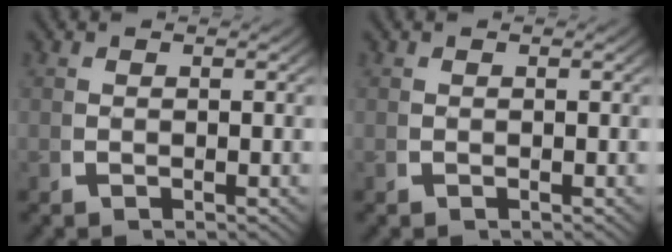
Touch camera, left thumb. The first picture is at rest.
{"total": 0.0}